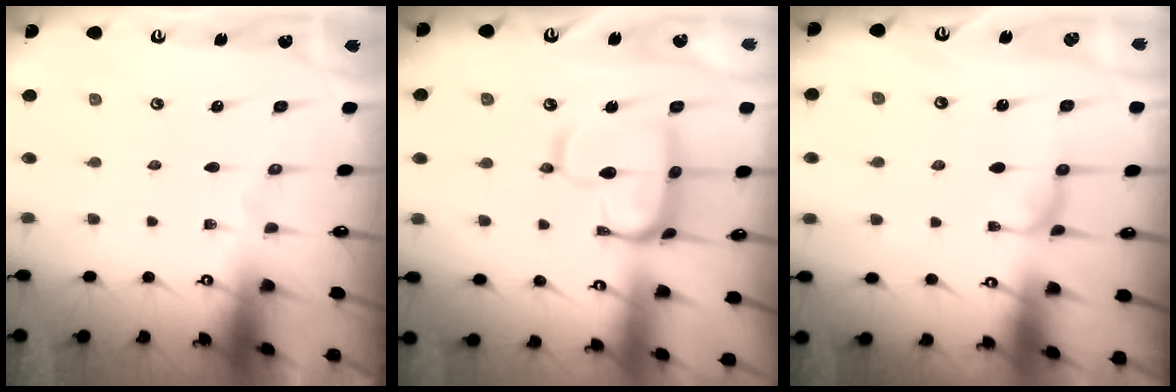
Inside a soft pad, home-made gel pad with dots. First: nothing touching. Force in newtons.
{"total": 12.0, "press": 11.9, "slide": 1.4}
{"total": 1.1, "press": 0.9, "slide": 0.6}